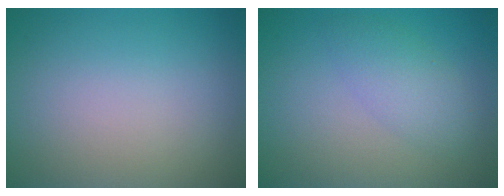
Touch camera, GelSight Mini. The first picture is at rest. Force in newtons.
{"total": 2.8, "press": 2.8, "slide": 0.2}